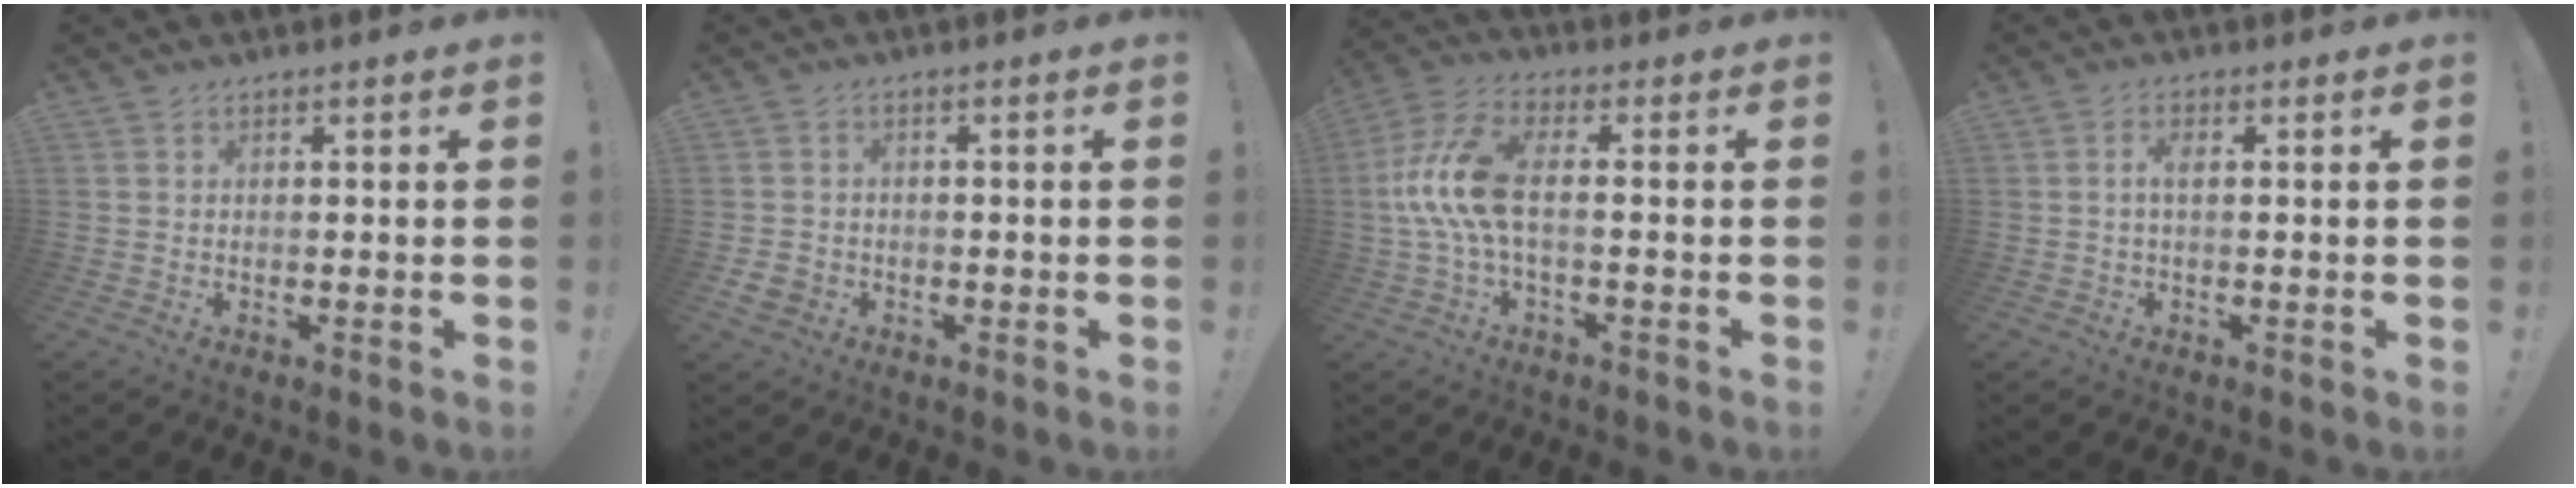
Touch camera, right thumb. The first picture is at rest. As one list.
[{"total": 3.8, "force": [-1.6, 3.1, 1.6], "torque": [-0.043, 0.005, -0.027]}, {"total": 12.3, "force": [-0.1, 5.1, 11.2], "torque": [-0.233, 0.004, -0.001]}, {"total": 2.7, "force": [0.1, 0.8, 2.5], "torque": [-0.054, 0.011, 0.002]}]